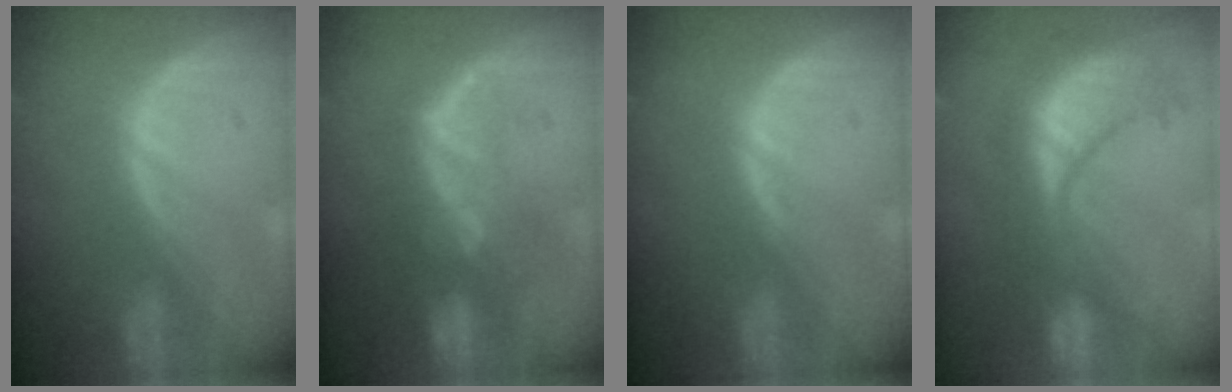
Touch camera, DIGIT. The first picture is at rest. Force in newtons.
{"total": 10.1, "press": 8.6, "slide": 5.4}
{"total": 0.5, "press": 0.5, "slide": 0.2}
{"total": 10.7, "press": 10.1, "slide": 3.7}